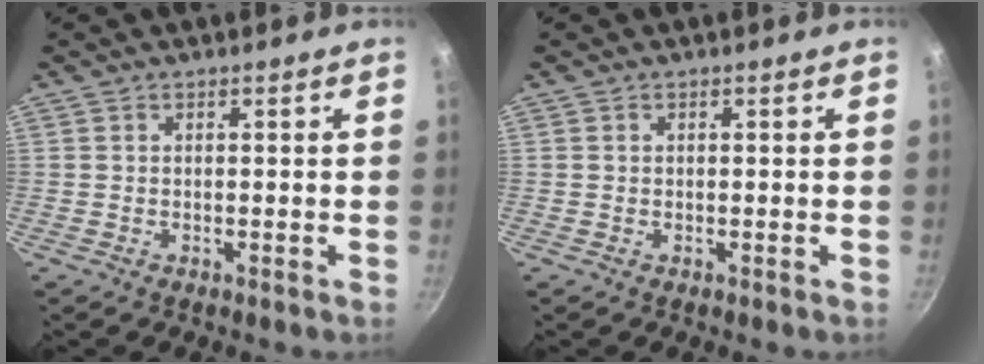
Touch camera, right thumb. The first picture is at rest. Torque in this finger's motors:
{"motor_torque": [0.20, -0.04, 0.33, 0.07, 0.04]}